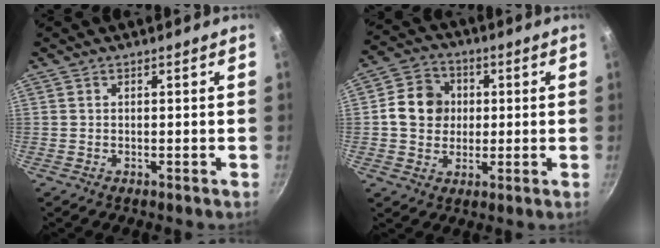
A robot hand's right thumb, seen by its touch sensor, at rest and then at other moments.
{"total": 9.6, "force": [0.8, 8.4, 4.5], "torque": [-0.048, 0.011, 0.002]}